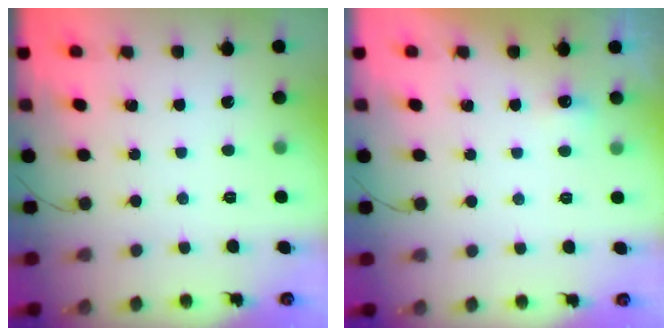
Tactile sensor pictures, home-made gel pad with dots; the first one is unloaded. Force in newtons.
{"total": 3.7, "press": 3.6, "slide": 1.1}